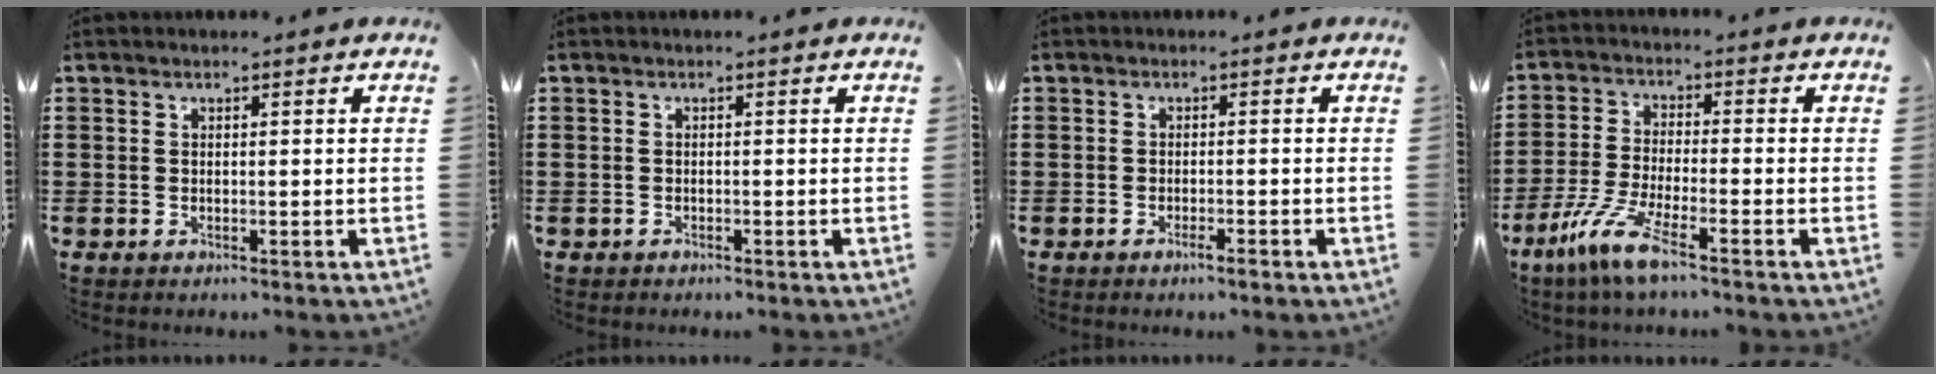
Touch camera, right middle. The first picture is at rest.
{"total": 0.5, "force": [-0.5, 0.2, 0.0], "torque": [0.000, 0.003, -0.011]}
{"total": 1.5, "force": [-1.0, 0.2, 1.1], "torque": [-0.019, -0.003, -0.018]}
{"total": 8.2, "force": [-5.1, 1.1, 6.3], "torque": [-0.147, -0.016, -0.100]}